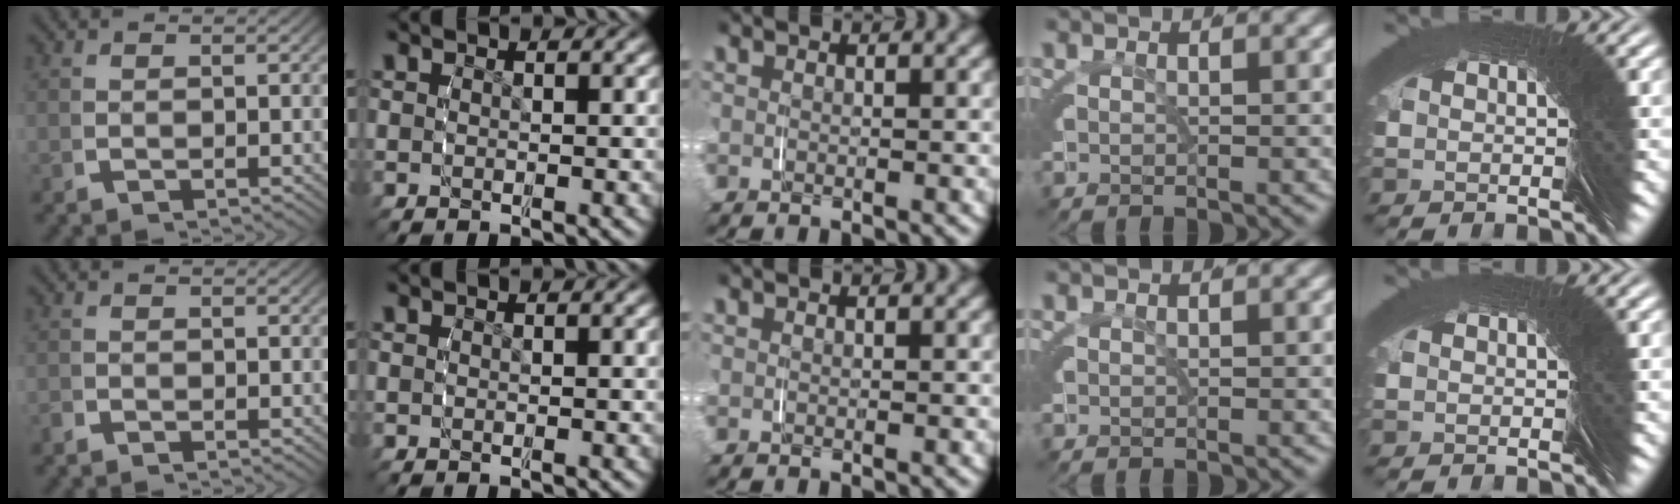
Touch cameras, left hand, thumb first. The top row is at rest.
{"thumb": {"total": 0.6, "force": [-0.6, 0.0, 0.0], "torque": [0.002, 0.001, -0.015]}}